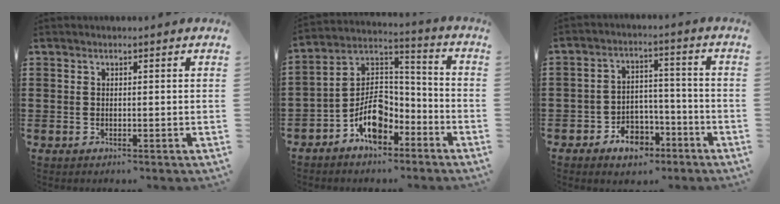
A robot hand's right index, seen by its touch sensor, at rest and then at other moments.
{"total": 8.9, "force": [-5.1, 5.2, 5.1], "torque": [-0.105, 0.012, -0.098]}
{"total": 5.2, "force": [-3.6, 3.4, 1.6], "torque": [-0.029, 0.020, -0.066]}